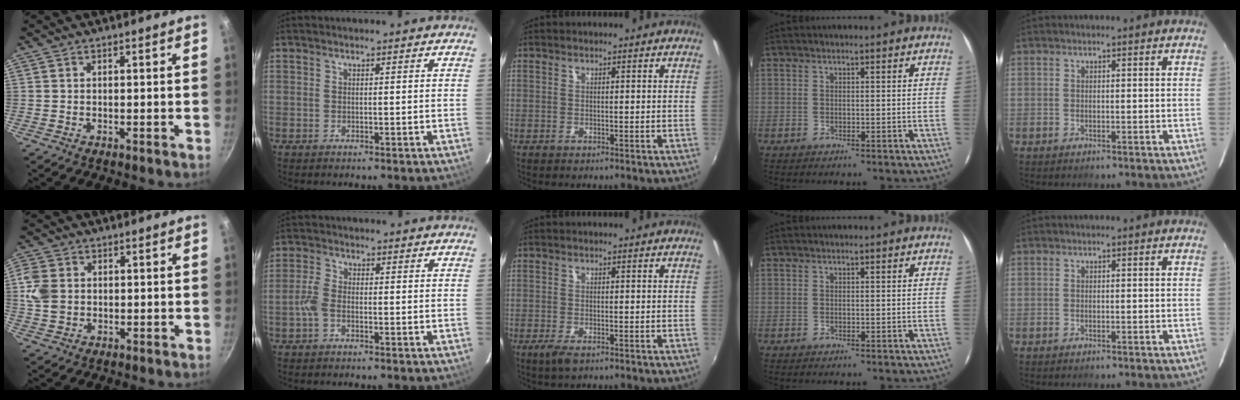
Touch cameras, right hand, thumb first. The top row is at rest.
{"thumb": {"total": 6.5, "force": [0.5, 5.3, 3.7], "torque": [-0.064, 0.000, 0.006]}, "index": {"total": 3.1, "force": [-1.4, 1.6, 2.3], "torque": [-0.060, 0.005, -0.029]}, "middle": {"total": 2.8, "force": [-1.6, 0.9, 2.0], "torque": [-0.042, -0.011, -0.028]}}